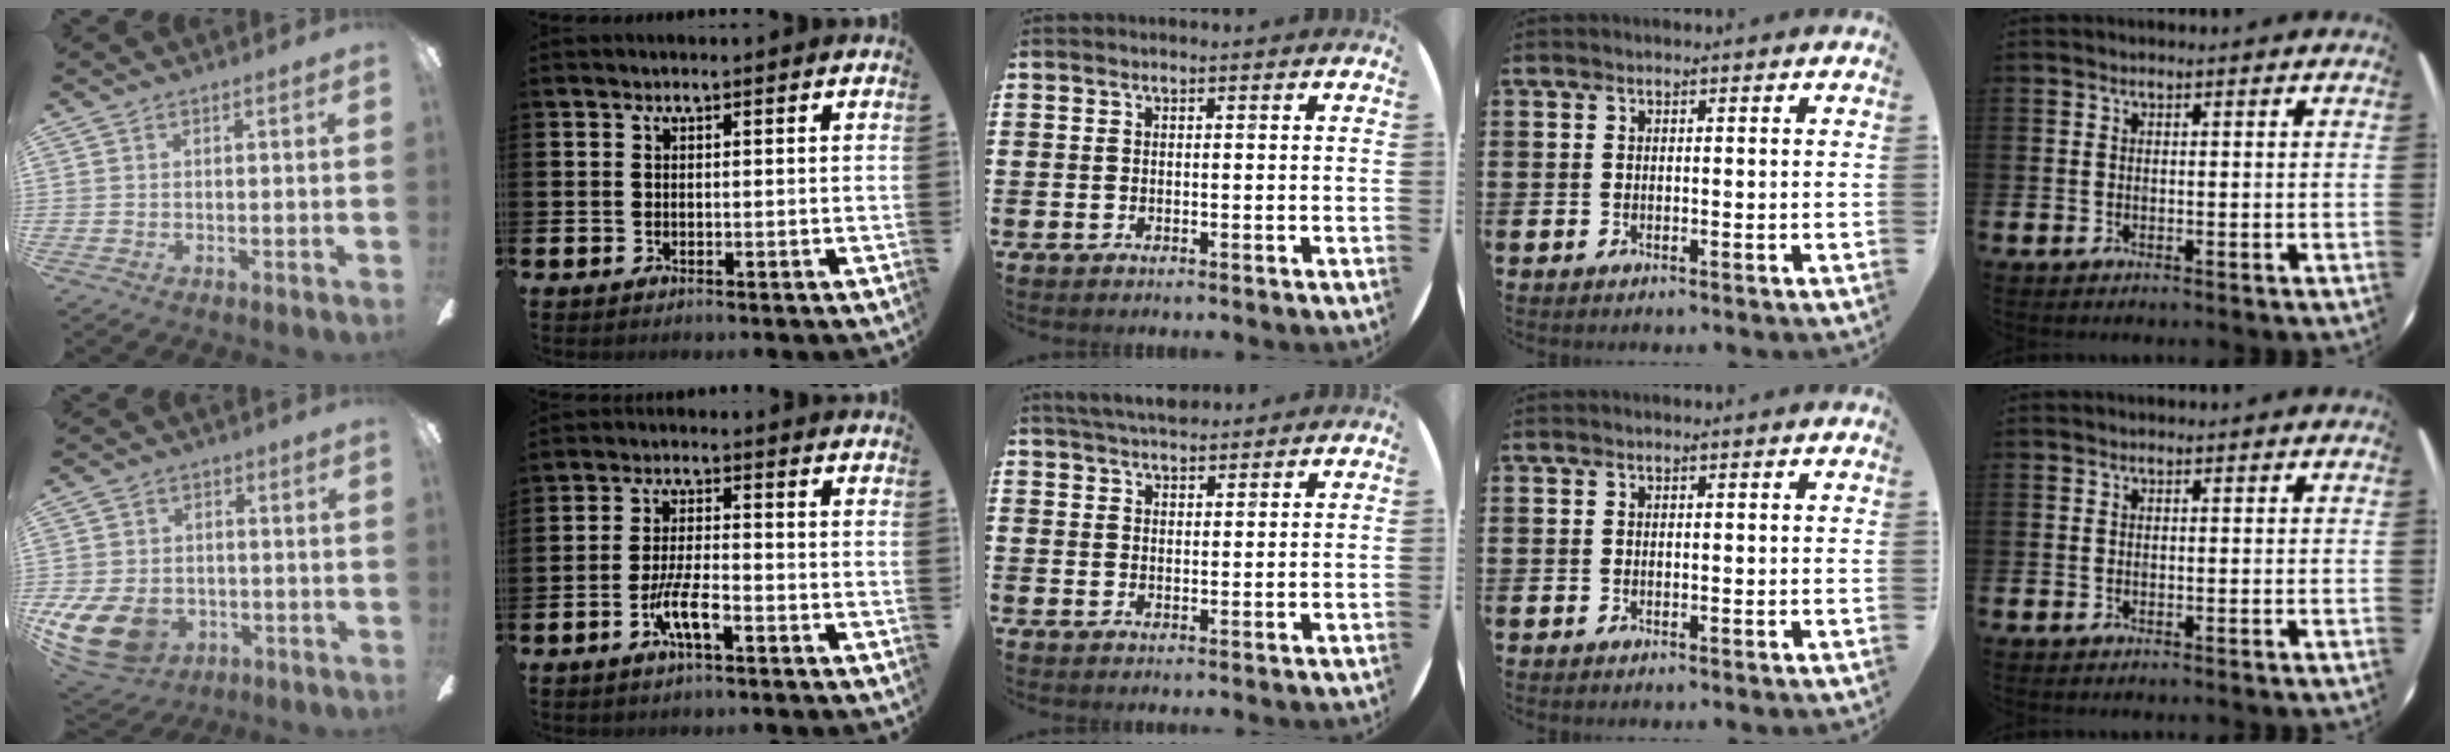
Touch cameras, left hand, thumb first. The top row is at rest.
{"thumb": {"total": 14.4, "force": [-4.8, 10.2, 9.0], "torque": [-0.197, 0.024, -0.081]}, "index": {"total": 5.3, "force": [-2.3, 1.3, 4.6], "torque": [-0.098, 0.000, -0.046]}, "middle": {"total": 4.1, "force": [4.0, 0.6, 1.0], "torque": [-0.026, -0.008, 0.073]}}